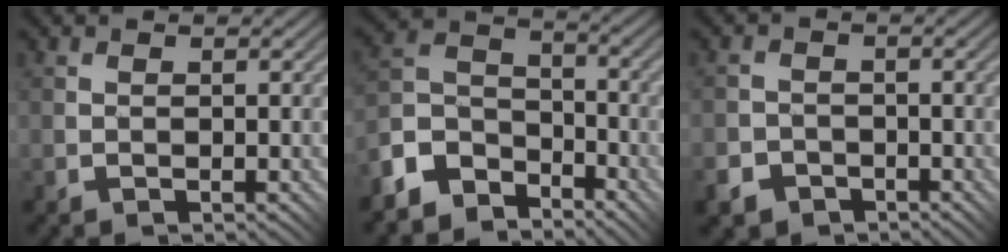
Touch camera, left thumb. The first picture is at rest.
{"total": 8.2, "force": [-6.3, 4.5, 2.6], "torque": [-0.065, 0.004, -0.144]}
{"total": 4.9, "force": [-3.1, 3.7, 0.8], "torque": [-0.011, -0.008, -0.062]}